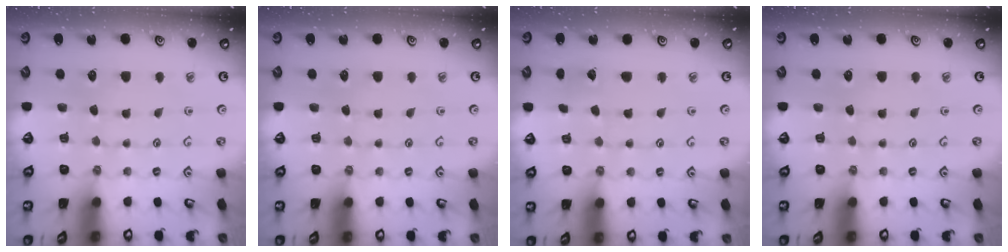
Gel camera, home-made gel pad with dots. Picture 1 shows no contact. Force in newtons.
{"total": 0.0}
{"total": 2.7, "press": 2.7, "slide": 0.3}
{"total": 0.0}